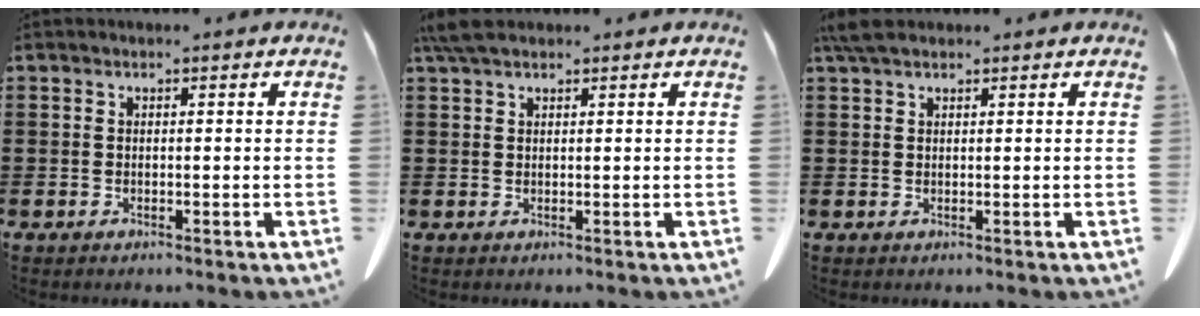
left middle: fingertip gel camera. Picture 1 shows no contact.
{"total": 3.4, "force": [2.4, 1.2, 2.0], "torque": [-0.047, 0.008, 0.047]}
{"total": 3.0, "force": [2.1, 1.2, 1.7], "torque": [-0.041, 0.006, 0.041]}